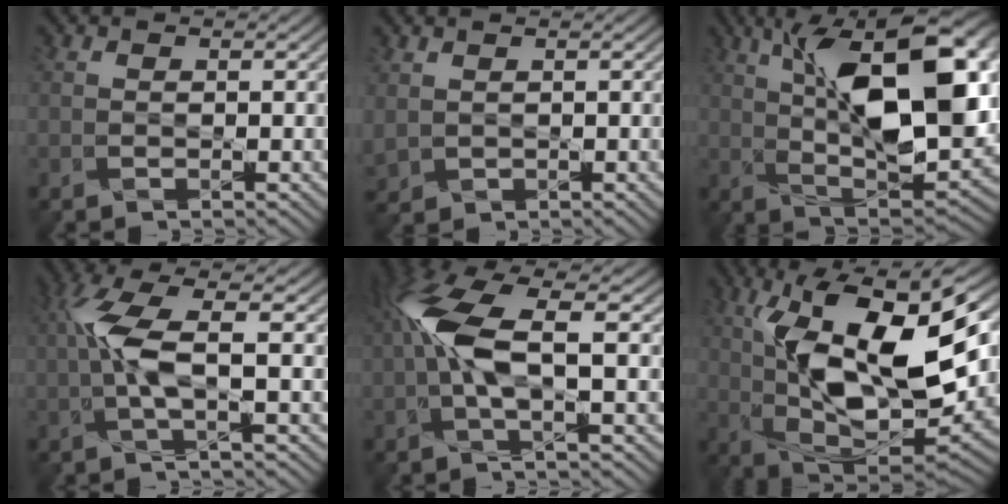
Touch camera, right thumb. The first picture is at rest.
{"total": 1.5, "force": [0.3, 1.4, 0.5], "torque": [-0.025, -0.009, 0.014]}
{"total": 15.8, "force": [4.1, 6.7, 13.8], "torque": [-0.217, 0.016, 0.065]}
{"total": 5.9, "force": [0.7, 1.0, 5.8], "torque": [-0.132, 0.015, 0.012]}
{"total": 9.0, "force": [1.0, 2.7, 8.5], "torque": [-0.192, 0.018, 0.016]}
{"total": 15.2, "force": [2.5, 7.5, 12.9], "torque": [-0.233, -0.004, 0.048]}